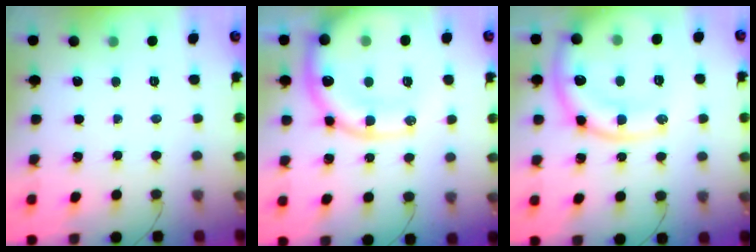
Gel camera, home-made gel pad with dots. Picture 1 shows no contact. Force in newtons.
{"total": 23.3, "press": 22.8, "slide": 4.6}
{"total": 17.6, "press": 17.5, "slide": 2.1}